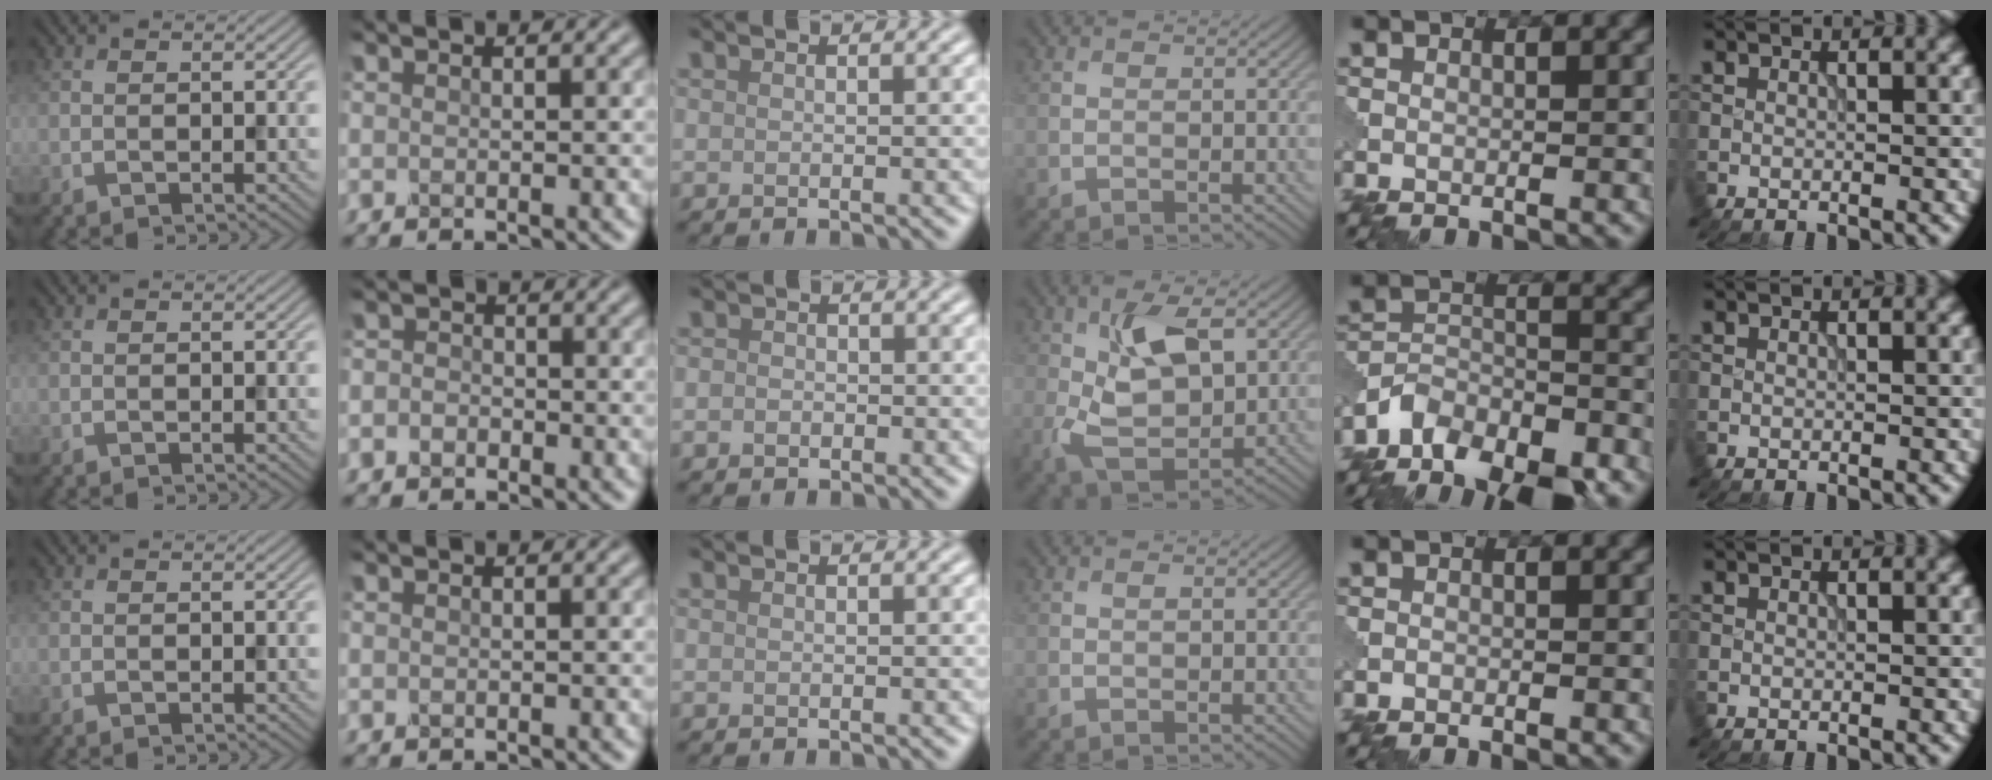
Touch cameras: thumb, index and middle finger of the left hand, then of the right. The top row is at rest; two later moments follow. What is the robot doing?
{"motion": "extract", "object": "pin"}